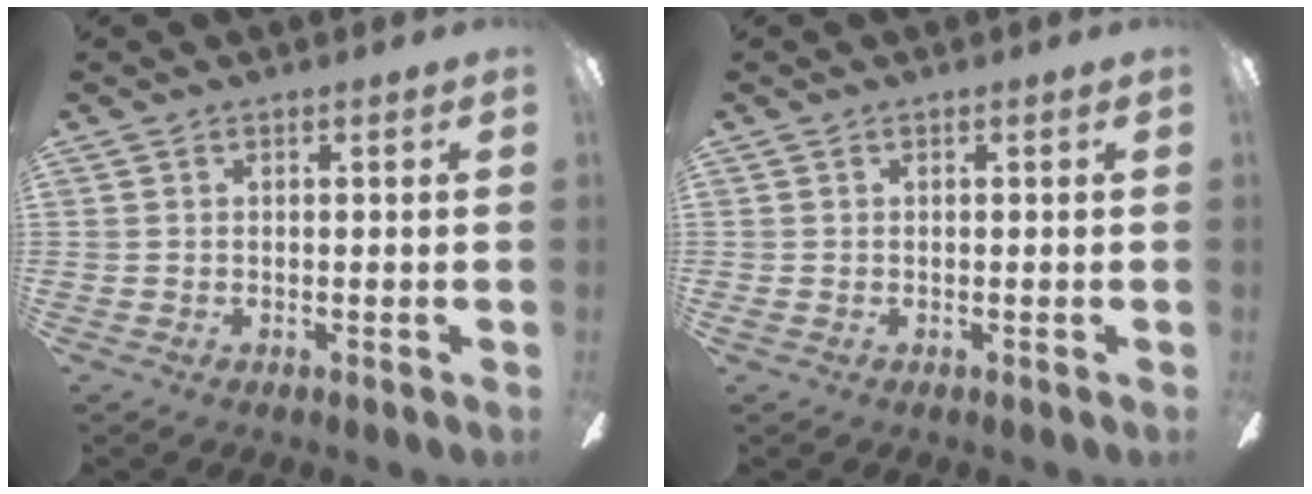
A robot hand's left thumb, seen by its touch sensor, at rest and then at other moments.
{"total": 0.7, "force": [0.0, 0.6, 0.3], "torque": [-0.005, 0.005, 0.000]}